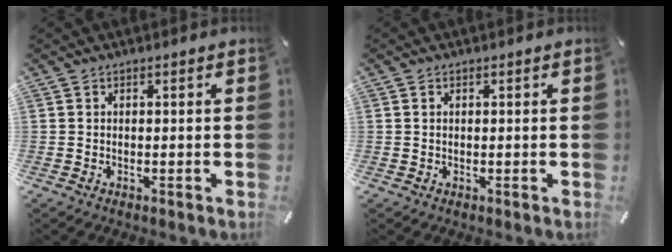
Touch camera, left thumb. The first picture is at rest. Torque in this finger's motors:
{"motor_torque": [-0.08, -0.38, -0.05, 0.15, 0.00]}